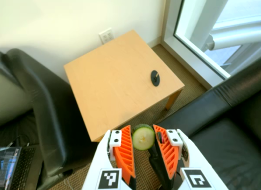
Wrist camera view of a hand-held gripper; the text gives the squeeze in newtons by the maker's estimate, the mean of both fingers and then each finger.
{"total": 6.2, "left": 5.9, "right": 6.5}